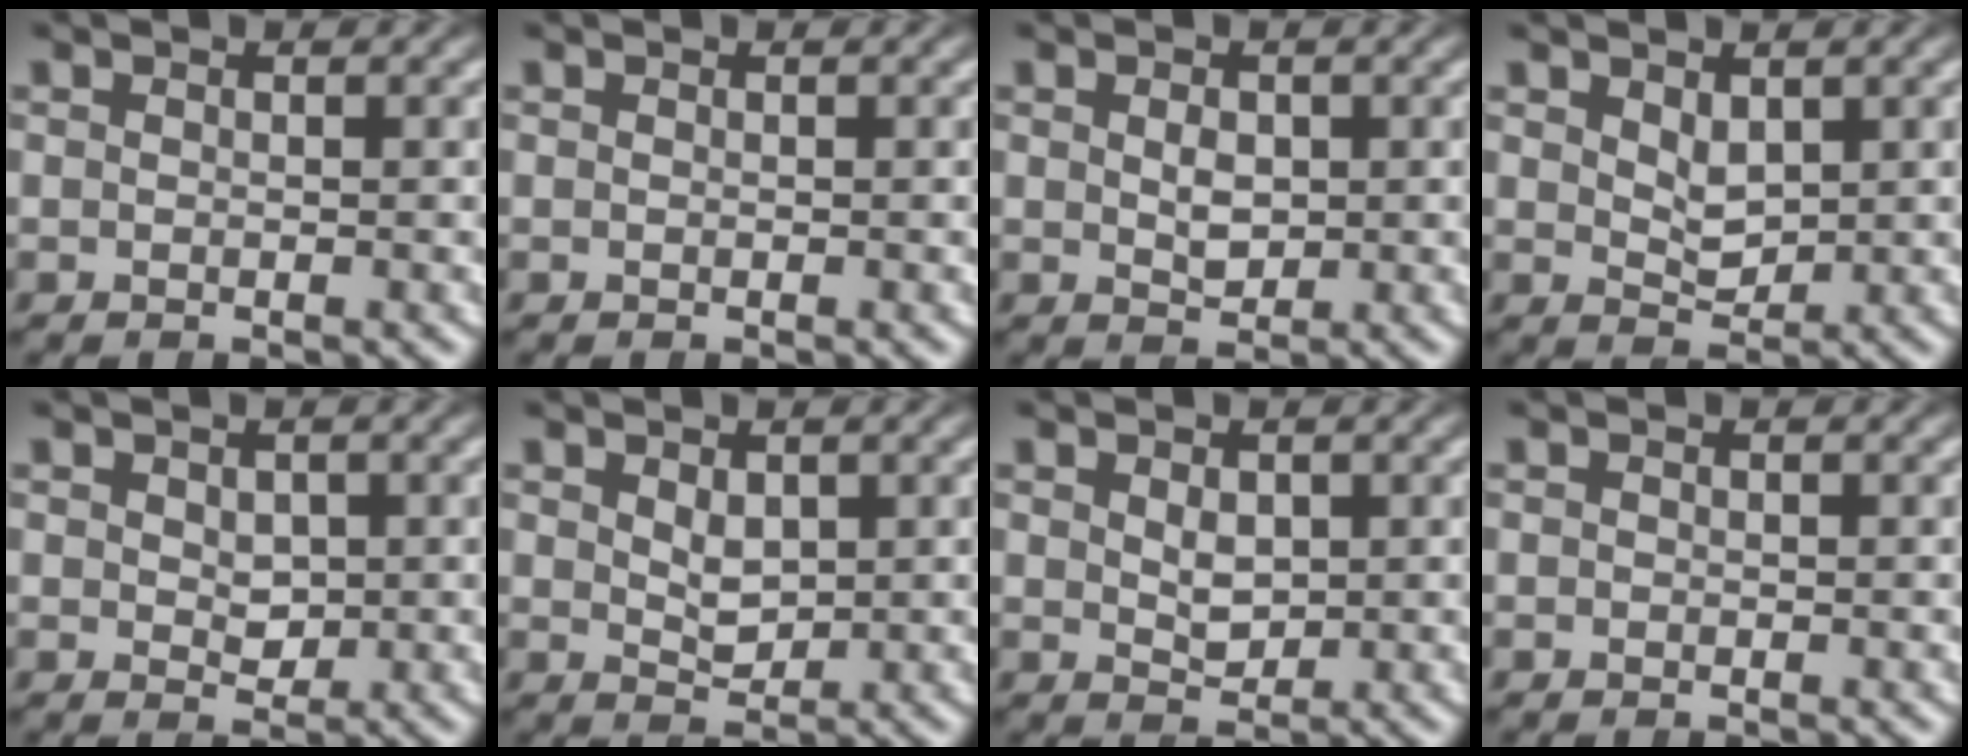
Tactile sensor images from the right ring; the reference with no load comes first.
{"total": 0.0}
{"total": 1.5, "force": [0.2, 0.9, 1.1], "torque": [-0.025, -0.015, 0.013]}
{"total": 1.6, "force": [1.2, 0.5, 1.0], "torque": [-0.013, -0.016, 0.029]}
{"total": 1.4, "force": [0.5, 1.1, 0.7], "torque": [-0.018, -0.015, 0.019]}
{"total": 1.4, "force": [0.8, 0.5, 1.0], "torque": [-0.016, -0.017, 0.024]}
{"total": 1.4, "force": [0.4, 0.8, 1.1], "torque": [-0.022, -0.018, 0.020]}
{"total": 0.0}